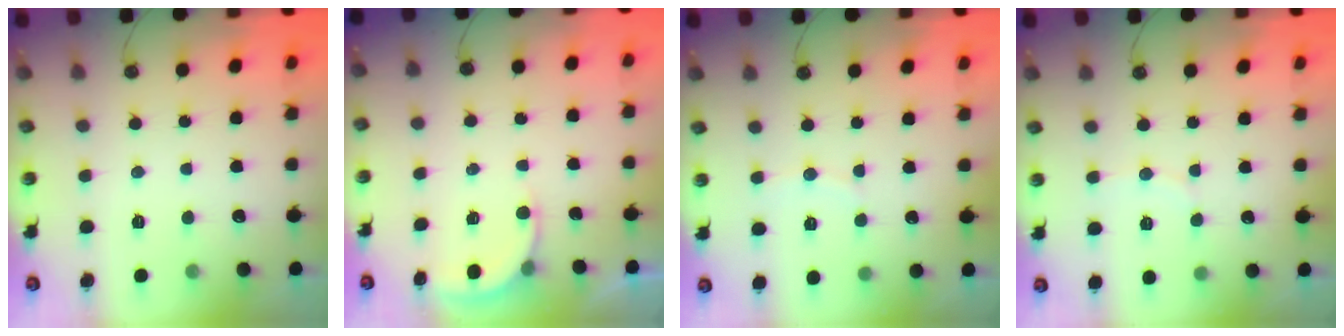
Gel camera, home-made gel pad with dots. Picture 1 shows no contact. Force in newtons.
{"total": 2.1, "press": 2.1, "slide": 0.2}
{"total": 3.7, "press": 3.6, "slide": 0.8}
{"total": 2.9, "press": 2.9, "slide": 0.3}